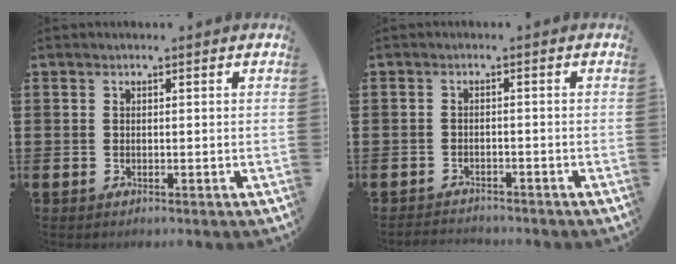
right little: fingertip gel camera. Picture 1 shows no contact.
{"total": 1.6, "force": [-1.6, 0.1, -0.2], "torque": [-0.004, 0.003, -0.035]}